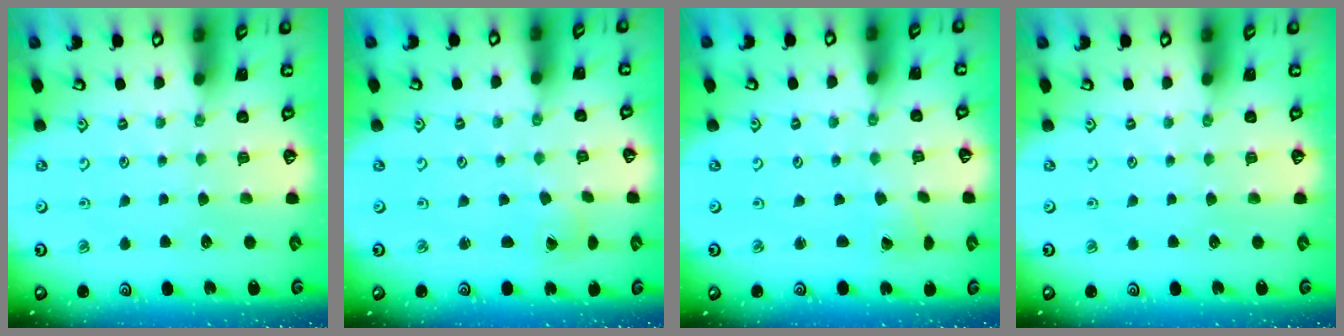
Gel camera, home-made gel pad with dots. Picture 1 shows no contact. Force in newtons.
{"total": 1.0, "press": 1.0, "slide": 0.0}
{"total": 1.7, "press": 1.7, "slide": 0.3}
{"total": 0.0}